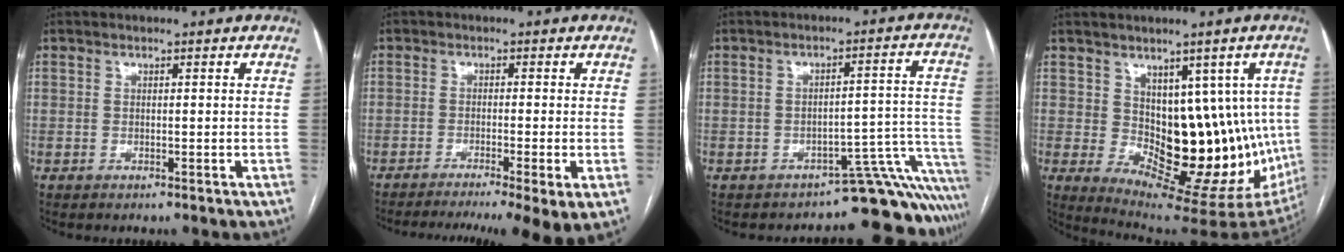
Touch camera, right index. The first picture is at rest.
{"total": 12.4, "force": [-9.0, 0.7, 8.6], "torque": [-0.112, -0.017, -0.132]}
{"total": 12.6, "force": [-12.3, 1.6, 2.0], "torque": [0.027, 0.058, -0.150]}
{"total": 15.1, "force": [0.4, 7.9, 12.8], "torque": [-0.155, 0.010, 0.030]}